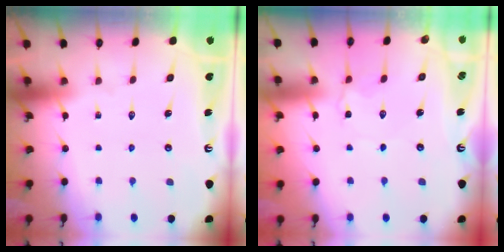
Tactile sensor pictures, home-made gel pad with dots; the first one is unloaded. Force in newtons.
{"total": 2.2, "press": 2.2, "slide": 0.3}